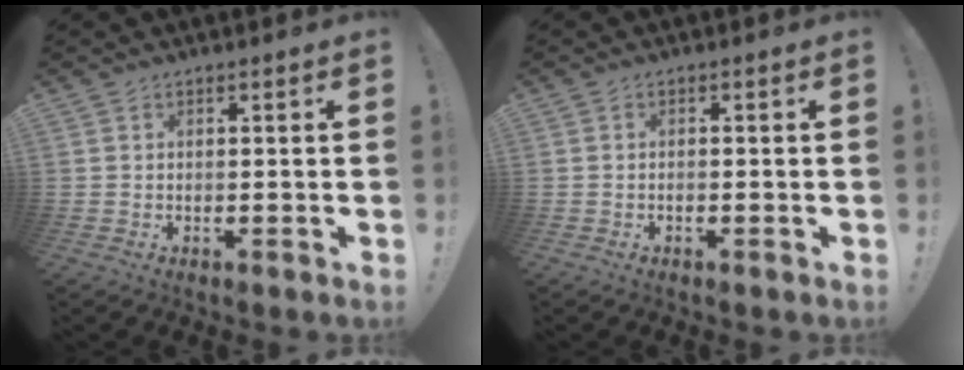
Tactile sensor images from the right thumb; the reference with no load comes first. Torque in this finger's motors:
{"motor_torque": [0.02, -0.32, 0.01, -0.04, 0.00]}